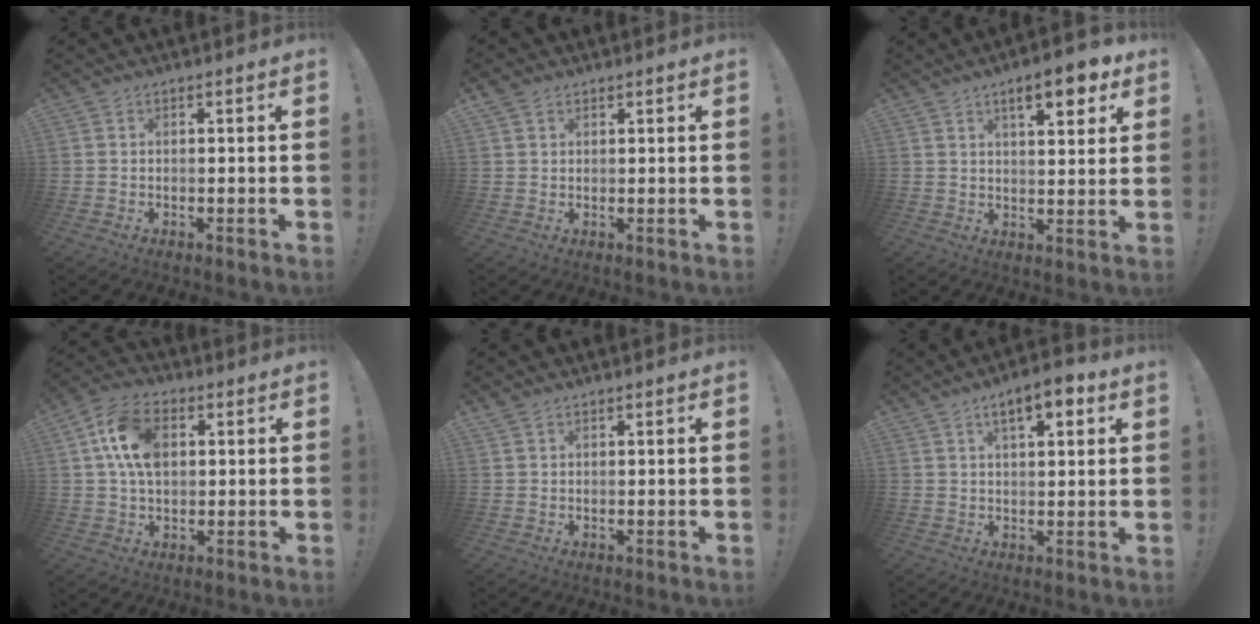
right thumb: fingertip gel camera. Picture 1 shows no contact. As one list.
[{"total": 2.5, "force": [1.7, 1.7, 0.8], "torque": [-0.009, -0.004, 0.032]}, {"total": 9.4, "force": [5.3, 2.8, 7.3], "torque": [-0.096, -0.023, 0.084]}, {"total": 13.5, "force": [3.1, 9.2, 9.3], "torque": [-0.174, 0.016, 0.062]}, {"total": 1.3, "force": [1.0, 0.7, 0.3], "torque": [0.003, -0.003, 0.019]}, {"total": 7.4, "force": [3.8, 2.5, 5.8], "torque": [-0.081, -0.013, 0.061]}]